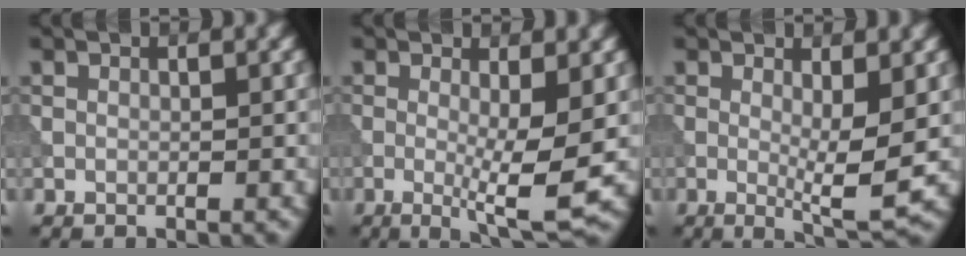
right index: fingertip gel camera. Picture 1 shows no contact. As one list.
[{"total": 5.5, "force": [-0.4, 0.8, 5.5], "torque": [-0.085, -0.016, -0.005]}, {"total": 4.2, "force": [0.1, 0.6, 4.2], "torque": [-0.066, -0.015, 0.003]}]